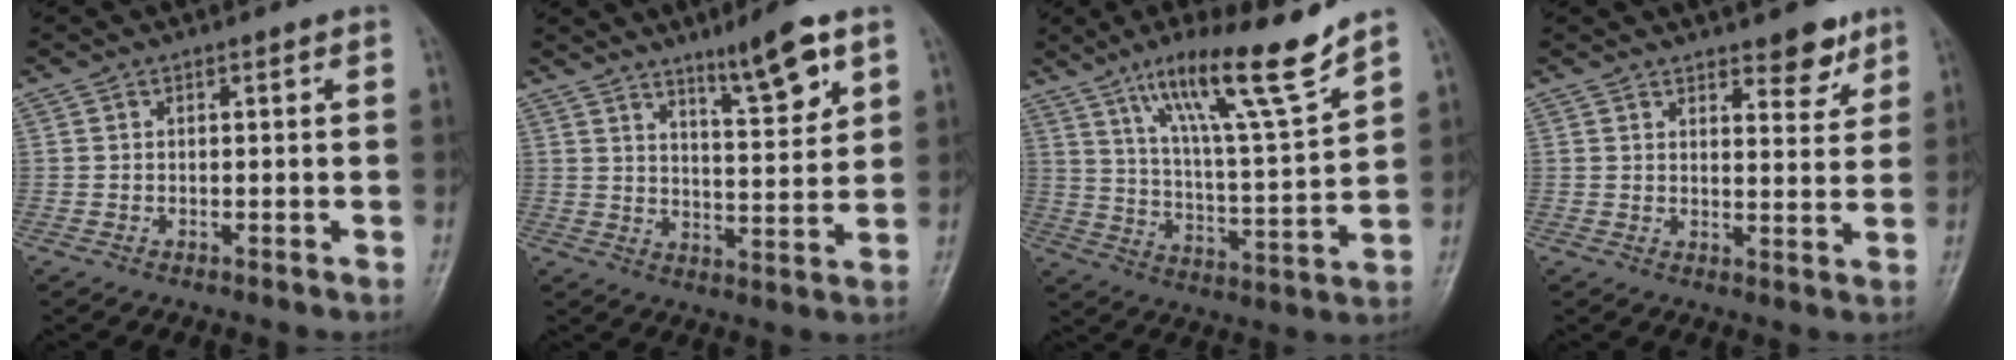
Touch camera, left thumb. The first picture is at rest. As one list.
[{"total": 9.6, "force": [6.0, 1.6, 7.3], "torque": [-0.109, -0.041, 0.099]}, {"total": 16.5, "force": [11.5, 1.1, 11.8], "torque": [-0.186, -0.063, 0.197]}, {"total": 5.9, "force": [4.2, 2.3, 3.3], "torque": [-0.021, -0.028, 0.057]}]